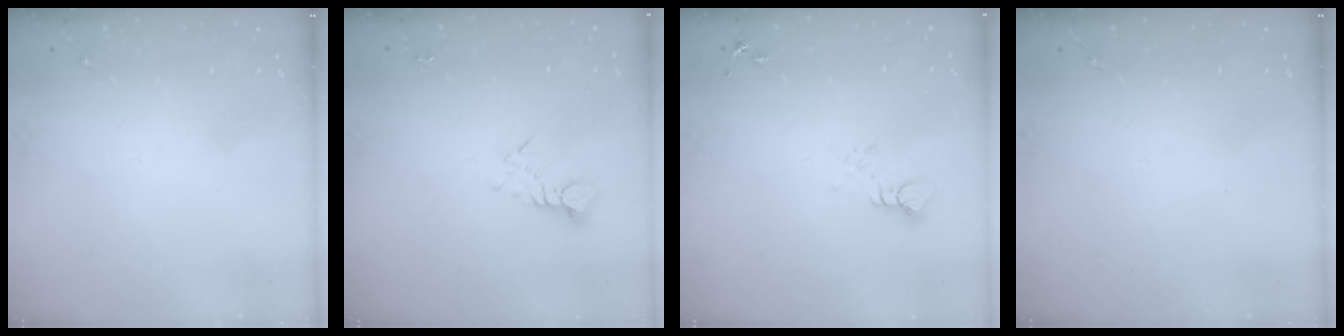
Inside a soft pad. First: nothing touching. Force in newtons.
{"total": 3.5, "press": 3.5, "slide": 0.3}
{"total": 3.7, "press": 3.7, "slide": 0.1}
{"total": 0.0}